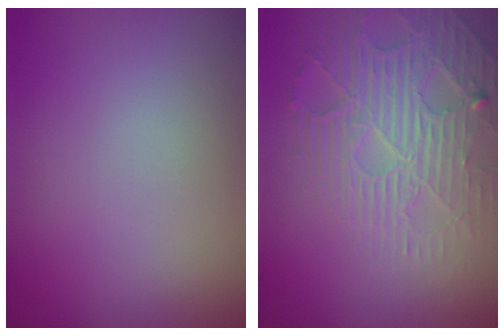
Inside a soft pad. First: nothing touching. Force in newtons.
{"total": 4.2, "press": 3.9, "slide": 1.6}